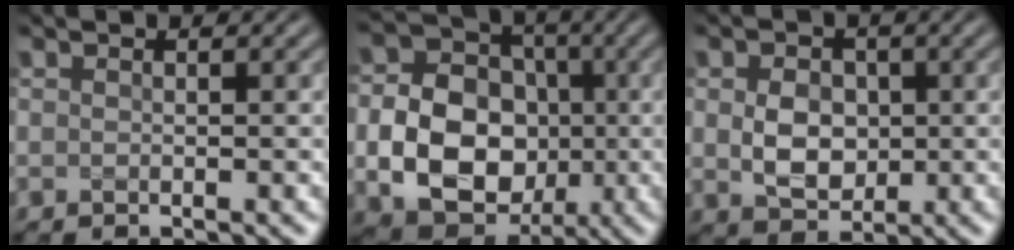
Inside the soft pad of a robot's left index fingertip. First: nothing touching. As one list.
[{"total": 9.9, "force": [-1.7, 7.8, 5.8], "torque": [-0.096, -0.006, -0.040]}, {"total": 4.1, "force": [0.1, 3.2, 2.6], "torque": [-0.053, -0.006, 0.001]}]